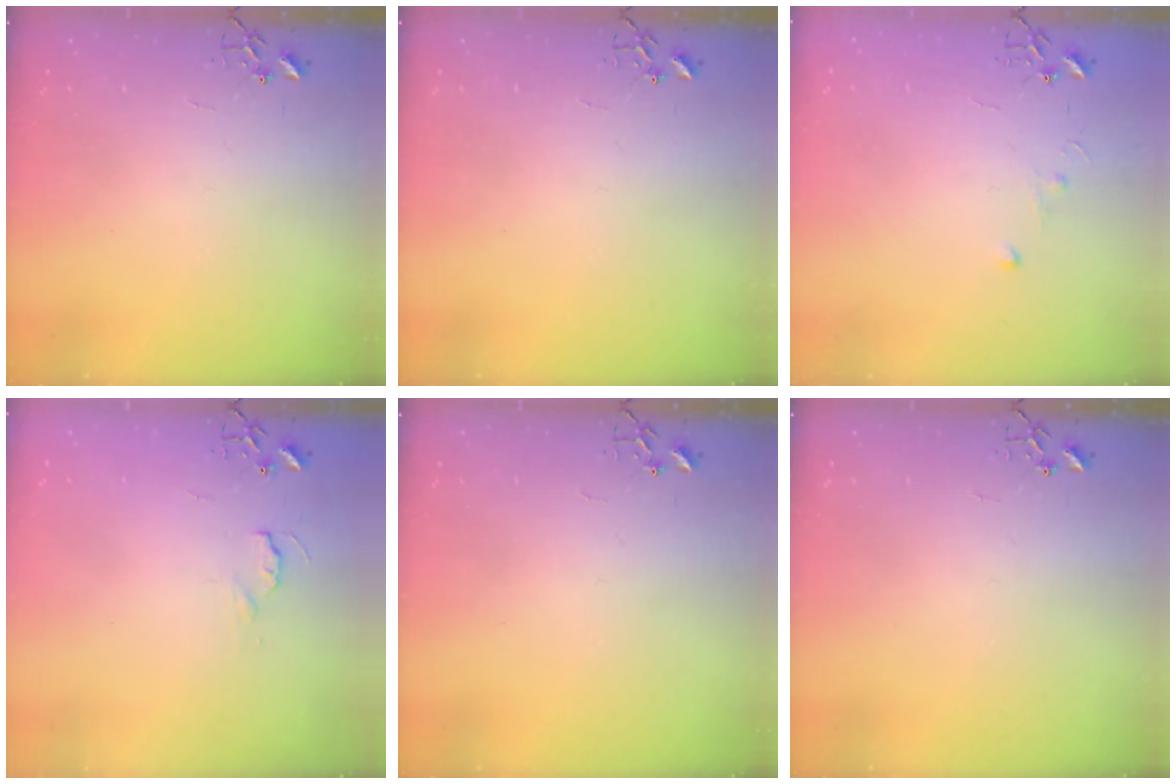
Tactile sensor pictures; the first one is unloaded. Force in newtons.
{"total": 0.0}
{"total": 3.8, "press": 3.8, "slide": 0.5}
{"total": 3.8, "press": 3.7, "slide": 0.5}
{"total": 0.0}
{"total": 0.0}